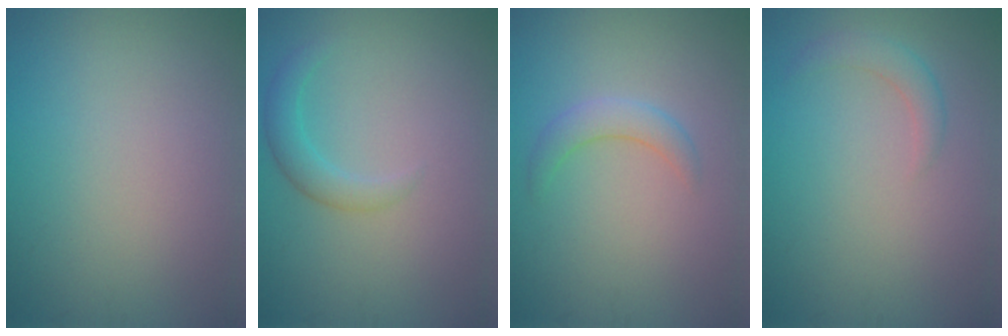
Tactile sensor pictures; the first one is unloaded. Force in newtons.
{"total": 2.0, "press": 2.0, "slide": 0.2}
{"total": 2.0, "press": 2.0, "slide": 0.0}
{"total": 1.6, "press": 1.6, "slide": 0.1}